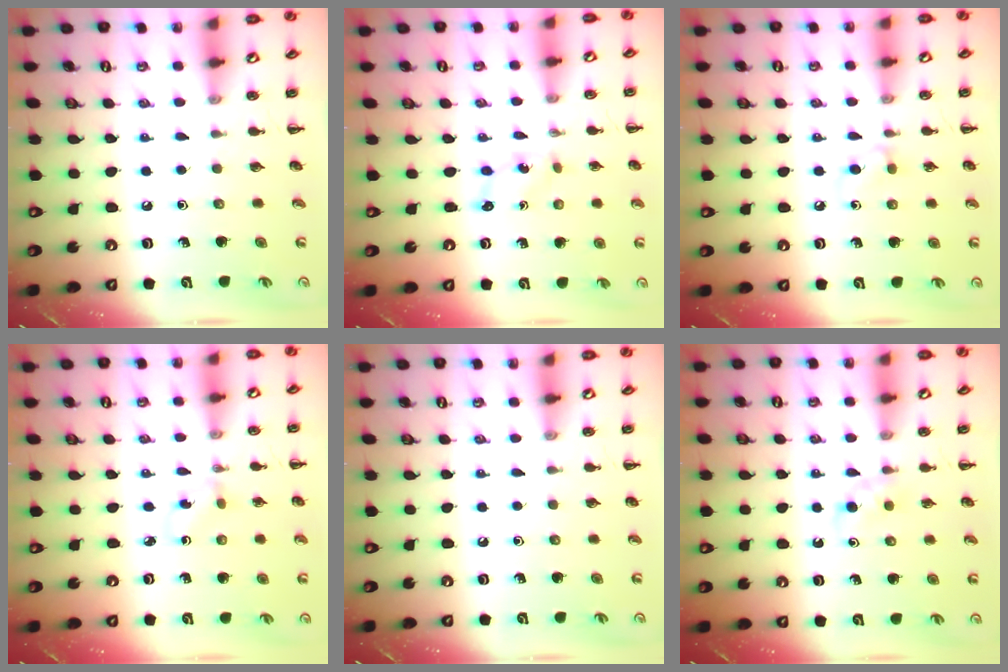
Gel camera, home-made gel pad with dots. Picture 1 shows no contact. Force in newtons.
{"total": 2.7, "press": 2.6, "slide": 0.8}
{"total": 3.5, "press": 3.3, "slide": 1.4}
{"total": 1.2, "press": 1.0, "slide": 0.7}
{"total": 0.0}
{"total": 2.9, "press": 2.6, "slide": 1.1}